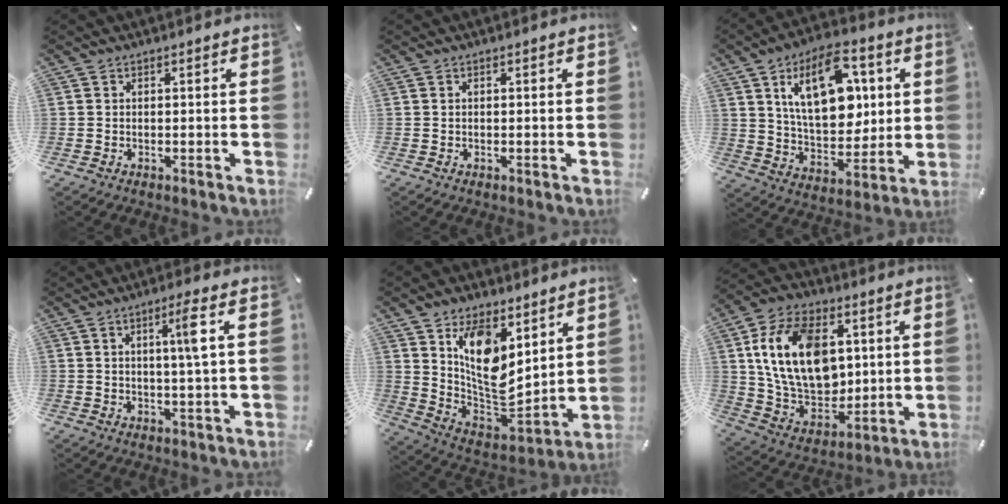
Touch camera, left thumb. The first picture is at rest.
{"total": 0.0}
{"total": 18.5, "force": [6.9, 11.1, 13.2], "torque": [-0.209, -0.010, 0.118]}
{"total": 6.0, "force": [1.7, 0.2, 5.8], "torque": [-0.107, -0.004, 0.021]}
{"total": 13.2, "force": [6.6, 8.4, 7.8], "torque": [-0.139, -0.057, 0.129]}
{"total": 20.1, "force": [4.5, 14.2, 13.5], "torque": [-0.268, -0.006, 0.086]}